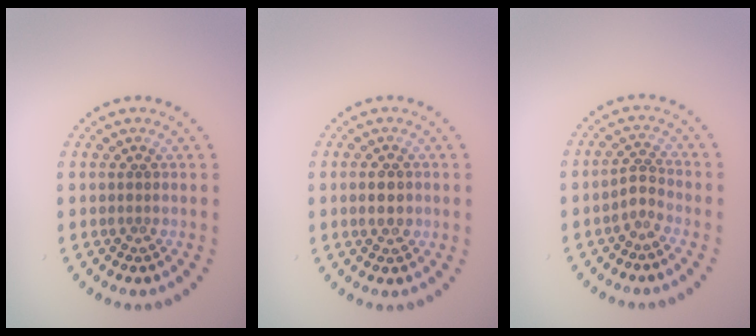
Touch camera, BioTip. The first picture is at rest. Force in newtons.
{"total": 2.2, "press": 2.2, "slide": 0.1}
{"total": 1.6, "press": 1.1, "slide": 1.2}